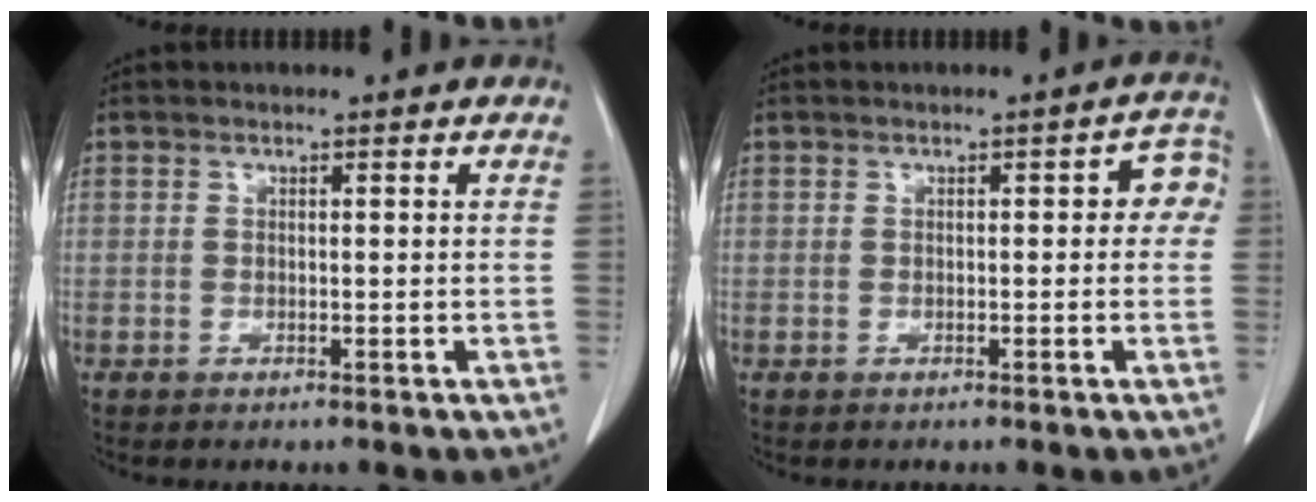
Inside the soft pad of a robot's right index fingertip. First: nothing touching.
{"total": 3.7, "force": [0.2, 1.9, 3.2], "torque": [-0.022, 0.024, -0.002]}